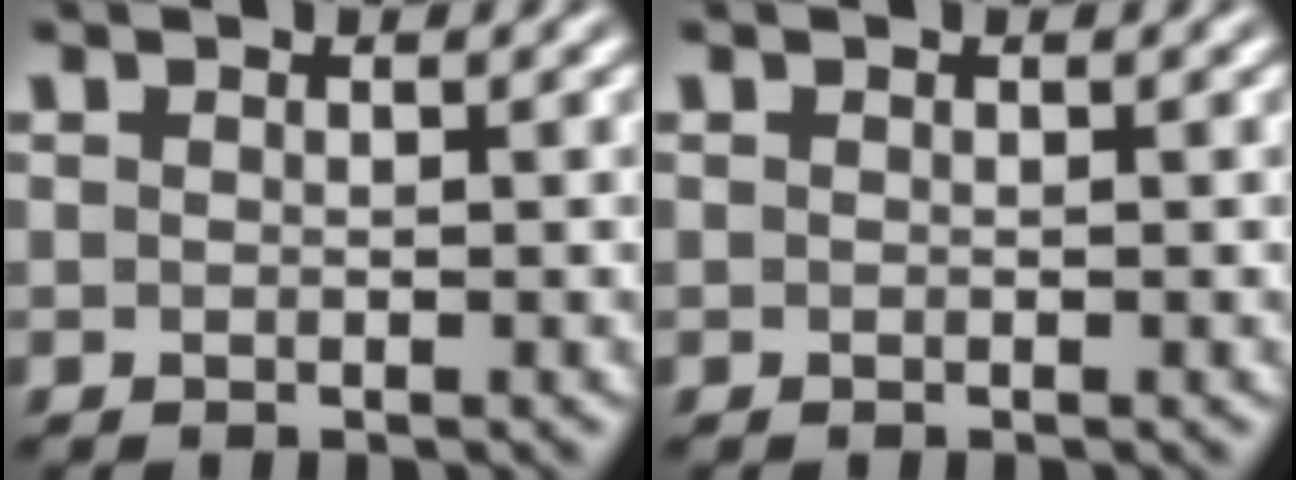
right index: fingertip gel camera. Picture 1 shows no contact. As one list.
[{"total": 0.0}]